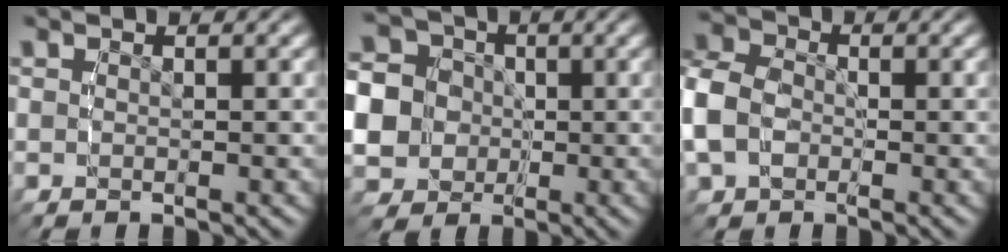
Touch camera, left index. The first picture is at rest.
{"total": 14.1, "force": [-0.1, 12.8, 5.8], "torque": [-0.150, -0.041, -0.010]}
{"total": 6.4, "force": [-0.7, 5.5, 3.1], "torque": [-0.097, -0.009, -0.017]}